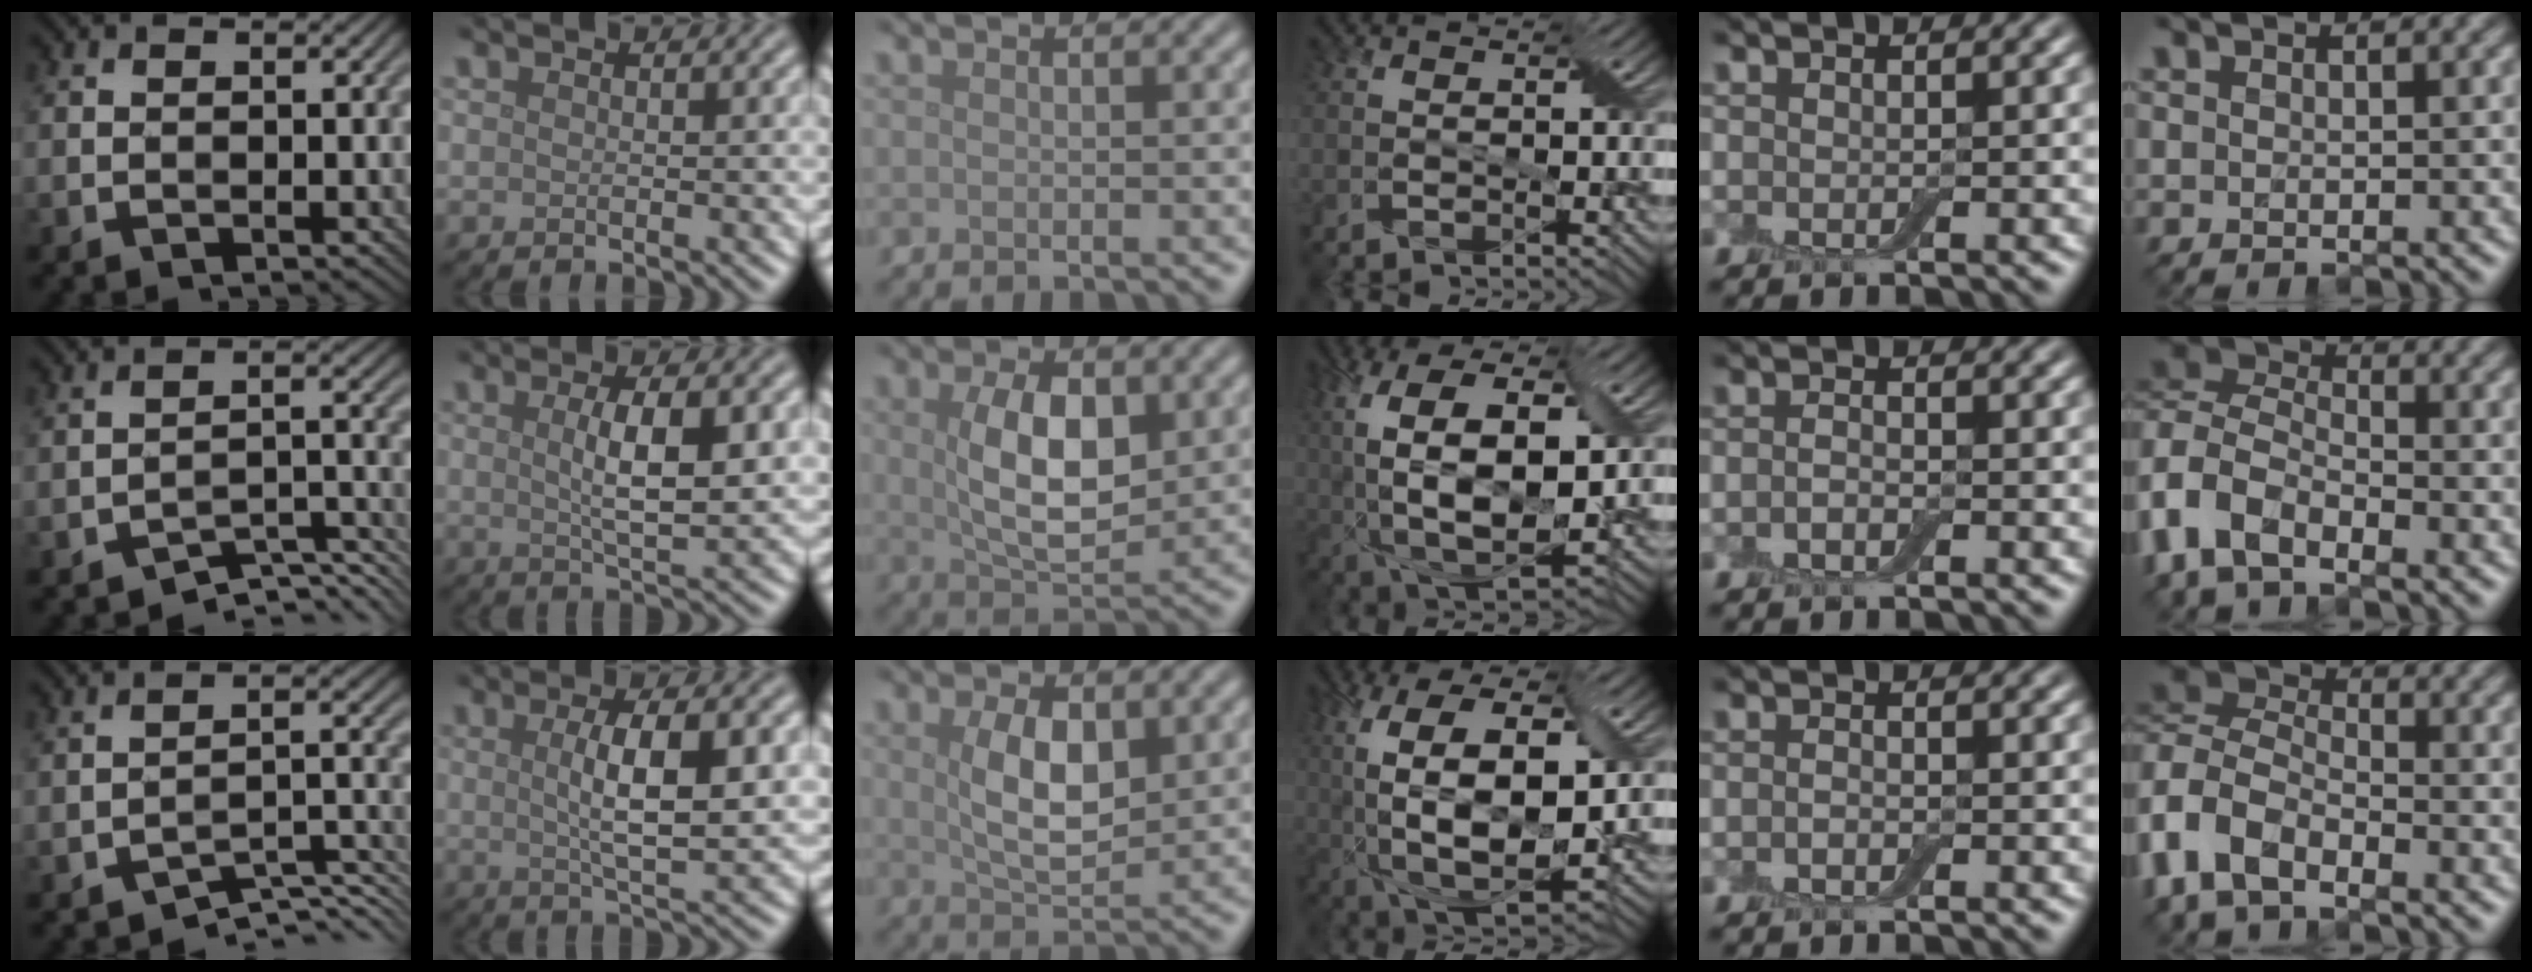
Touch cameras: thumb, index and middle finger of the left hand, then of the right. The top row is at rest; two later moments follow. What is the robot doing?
{"motion": "wrap", "object": "bandage"}